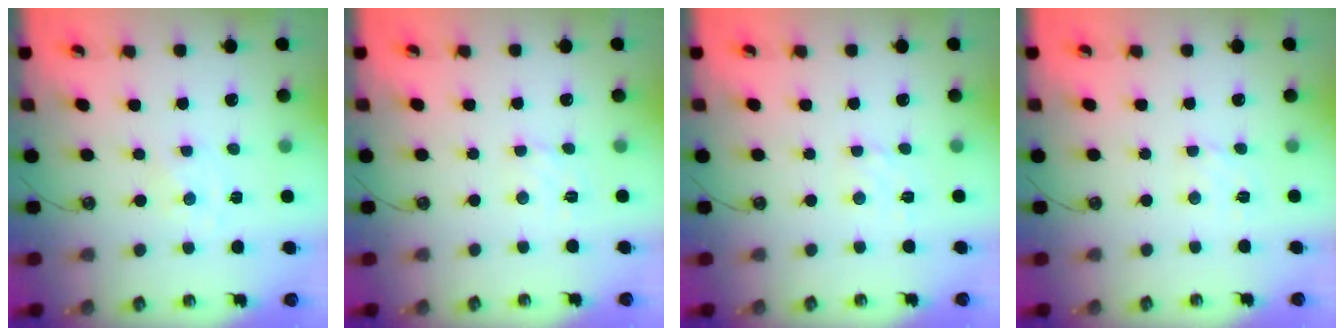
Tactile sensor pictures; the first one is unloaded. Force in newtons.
{"total": 2.9, "press": 2.9, "slide": 0.2}
{"total": 2.9, "press": 2.9, "slide": 0.7}
{"total": 2.6, "press": 2.5, "slide": 0.7}